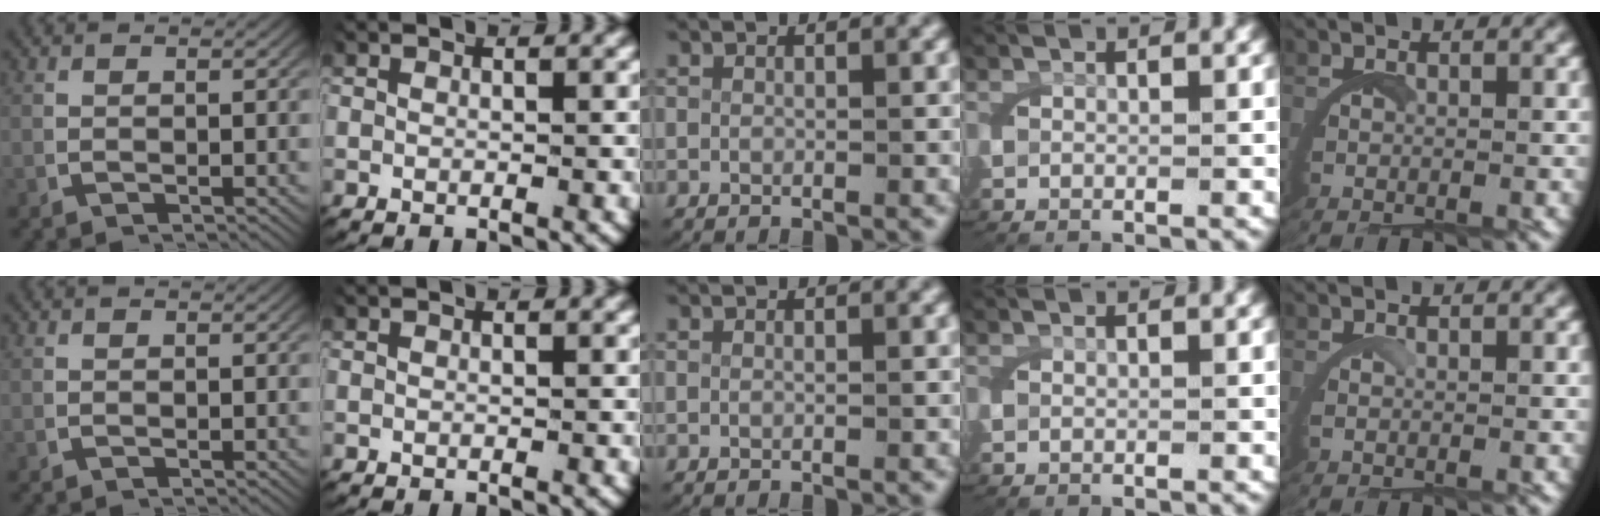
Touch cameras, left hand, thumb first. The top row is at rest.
{"little": {"total": 0.5, "force": [0.3, -0.1, 0.4], "torque": [-0.013, 0.001, 0.006]}}